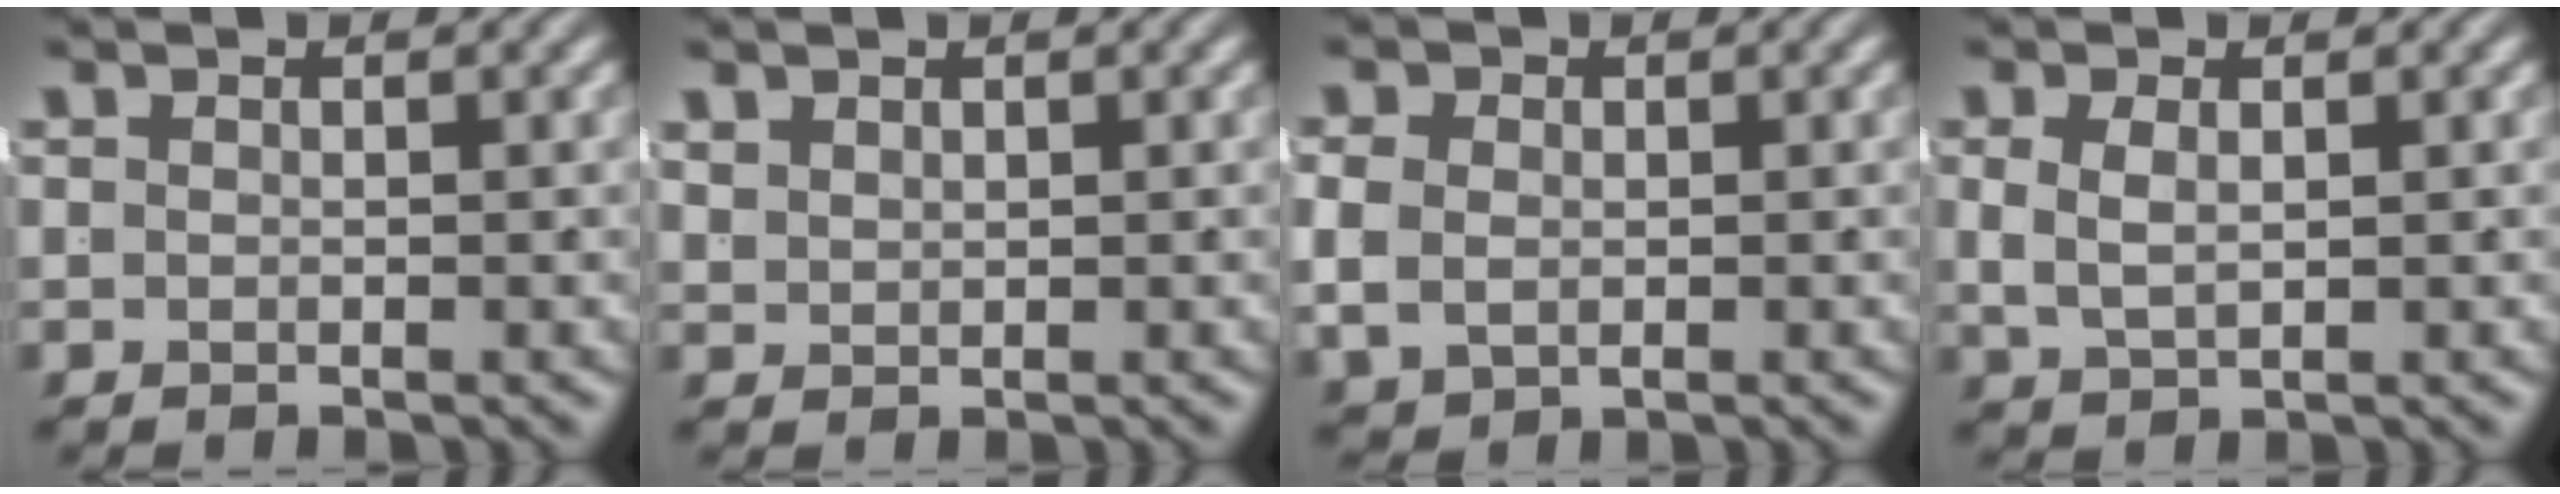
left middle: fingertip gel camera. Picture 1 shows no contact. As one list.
[{"total": 1.1, "force": [1.1, -0.2, 0.2], "torque": [0.007, 0.000, 0.031]}, {"total": 2.9, "force": [0.0, 2.3, 1.6], "torque": [-0.041, -0.013, 0.012]}, {"total": 2.3, "force": [0.6, 1.3, 1.8], "torque": [-0.033, -0.004, 0.019]}]